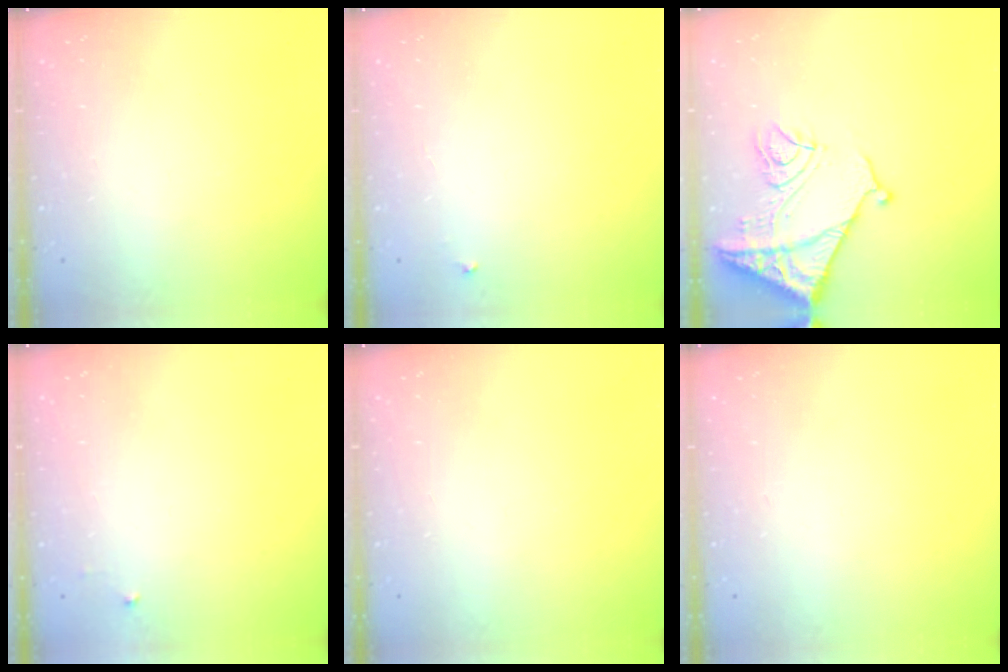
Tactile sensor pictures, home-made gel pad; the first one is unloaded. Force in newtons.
{"total": 2.2, "press": 2.2, "slide": 0.1}
{"total": 15.7, "press": 15.6, "slide": 1.7}
{"total": 2.5, "press": 2.5, "slide": 0.4}
{"total": 0.0}
{"total": 0.0}